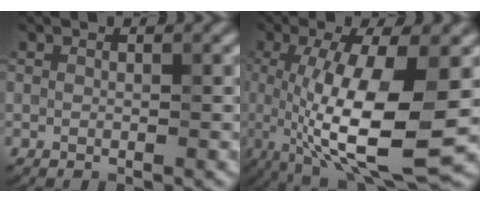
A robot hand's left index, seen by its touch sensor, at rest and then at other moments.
{"total": 11.3, "force": [-1.1, 3.2, 10.7], "torque": [-0.188, -0.021, -0.015]}